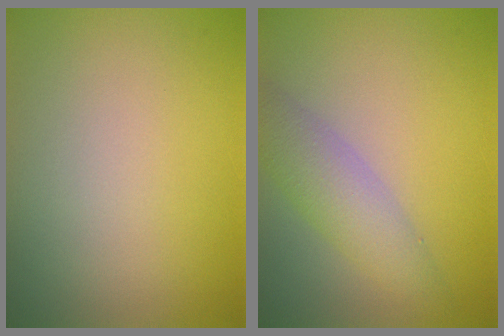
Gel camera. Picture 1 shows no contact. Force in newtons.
{"total": 3.8, "press": 3.8, "slide": 0.1}